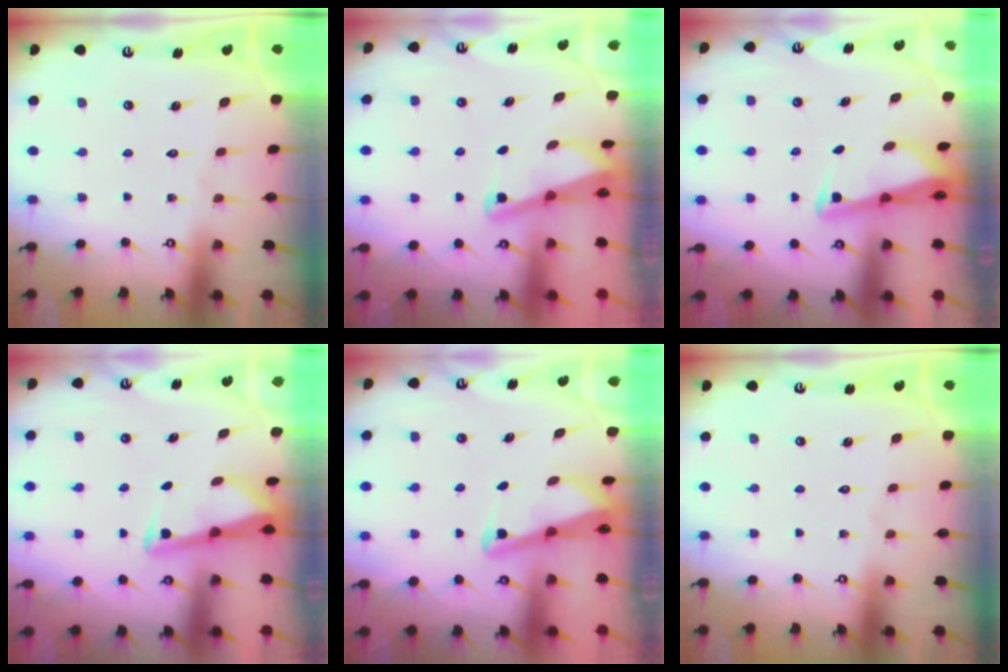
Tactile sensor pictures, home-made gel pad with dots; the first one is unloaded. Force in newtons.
{"total": 2.1, "press": 2.1, "slide": 0.4}
{"total": 2.8, "press": 2.8, "slide": 0.5}
{"total": 3.1, "press": 3.1, "slide": 0.3}
{"total": 2.9, "press": 2.8, "slide": 0.4}
{"total": 0.0}